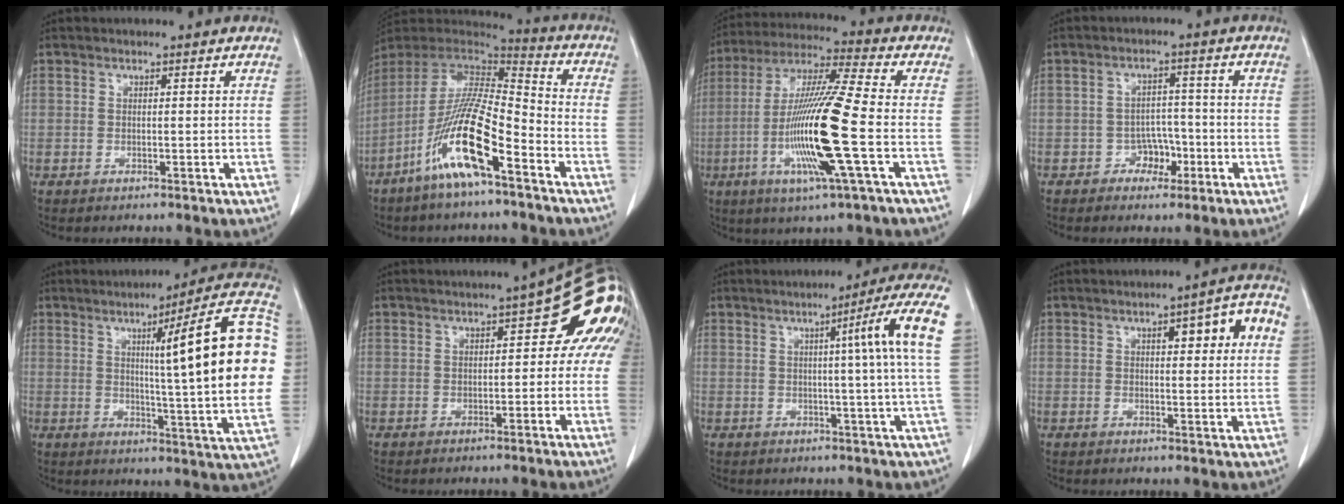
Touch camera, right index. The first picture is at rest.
{"total": 15.5, "force": [-8.2, 2.2, 13.0], "torque": [-0.254, -0.014, -0.152]}
{"total": 17.1, "force": [-4.0, -0.3, 16.6], "torque": [-0.336, -0.013, -0.086]}
{"total": 3.7, "force": [-1.9, 2.8, 1.6], "torque": [-0.014, 0.012, -0.027]}
{"total": 22.2, "force": [3.8, 0.2, 21.9], "torque": [-0.242, 0.019, 0.039]}
{"total": 10.9, "force": [3.2, 3.6, 9.8], "torque": [-0.113, 0.034, 0.031]}
{"total": 10.4, "force": [2.2, -2.1, 9.9], "torque": [-0.125, 0.008, 0.024]}
{"total": 8.5, "force": [2.7, 1.4, 8.0], "torque": [-0.105, 0.019, 0.032]}